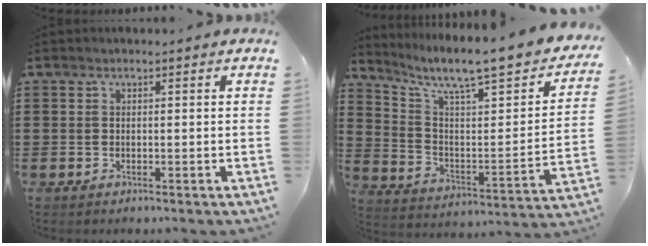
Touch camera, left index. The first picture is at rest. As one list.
[{"total": 8.1, "force": [6.5, 1.1, 4.8], "torque": [-0.106, -0.056, 0.100]}]